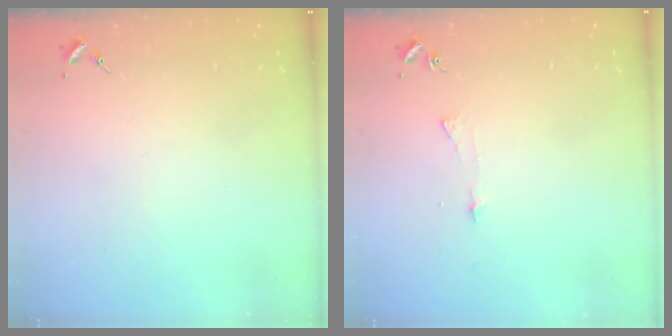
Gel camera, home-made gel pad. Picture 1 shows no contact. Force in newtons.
{"total": 4.0, "press": 4.0, "slide": 0.3}